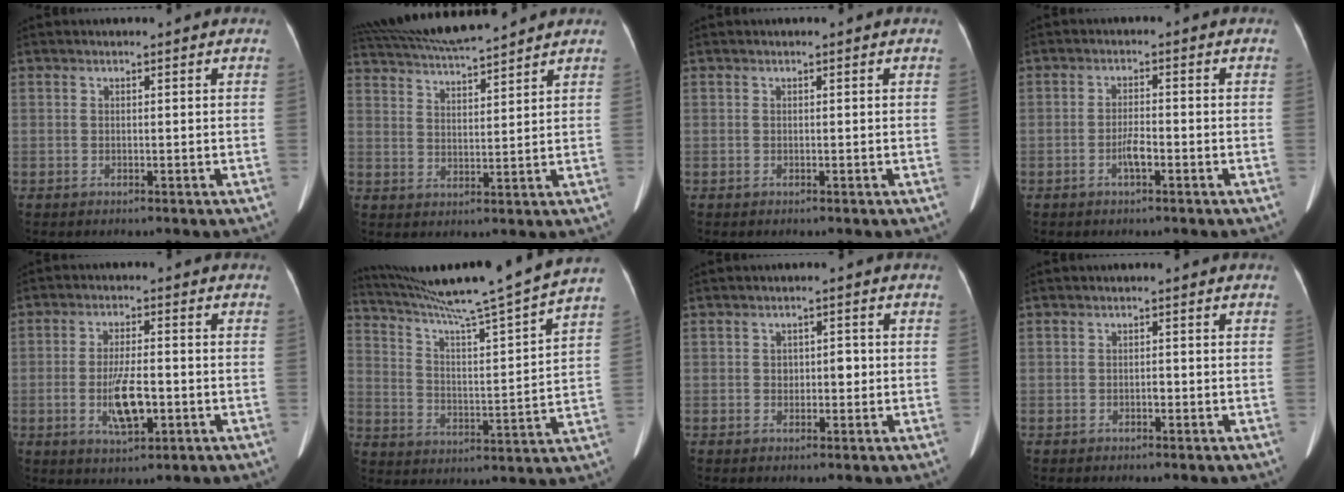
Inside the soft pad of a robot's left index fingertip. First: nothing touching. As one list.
[{"total": 12.7, "force": [11.7, 0.3, 5.1], "torque": [-0.108, 0.020, 0.196]}, {"total": 0.0}, {"total": 2.6, "force": [-1.3, 0.4, 2.2], "torque": [-0.042, 0.000, -0.025]}, {"total": 6.9, "force": [-1.9, 2.0, 6.4], "torque": [-0.122, -0.005, -0.028]}, {"total": 21.4, "force": [18.7, -2.4, 10.2], "torque": [-0.176, -0.035, 0.275]}, {"total": 2.4, "force": [-0.1, 1.5, 1.8], "torque": [-0.025, 0.010, 0.001]}, {"total": 0.7, "force": [-0.4, 0.3, 0.5], "torque": [-0.008, 0.001, -0.007]}]